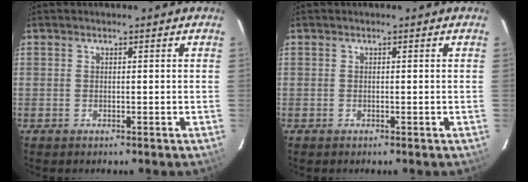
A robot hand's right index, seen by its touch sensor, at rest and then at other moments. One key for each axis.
{"total": 0.0}